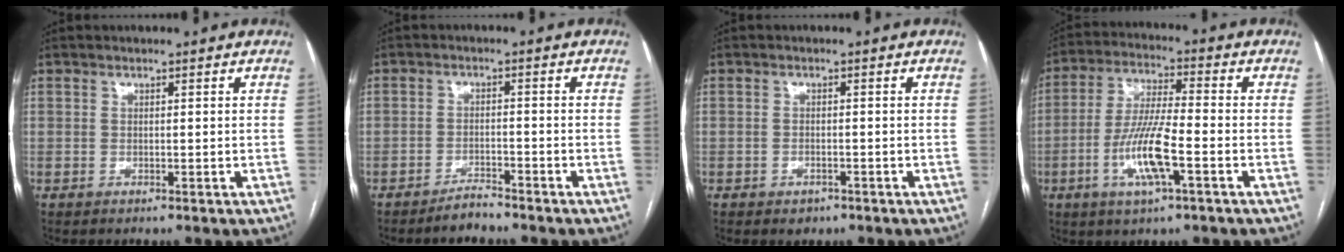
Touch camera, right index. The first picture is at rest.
{"total": 2.8, "force": [-2.7, 0.5, 0.7], "torque": [-0.009, -0.002, -0.046]}
{"total": 1.9, "force": [-1.1, 1.3, 0.7], "torque": [-0.010, 0.004, -0.009]}
{"total": 10.7, "force": [-3.6, 1.6, 10.0], "torque": [-0.201, -0.005, -0.068]}